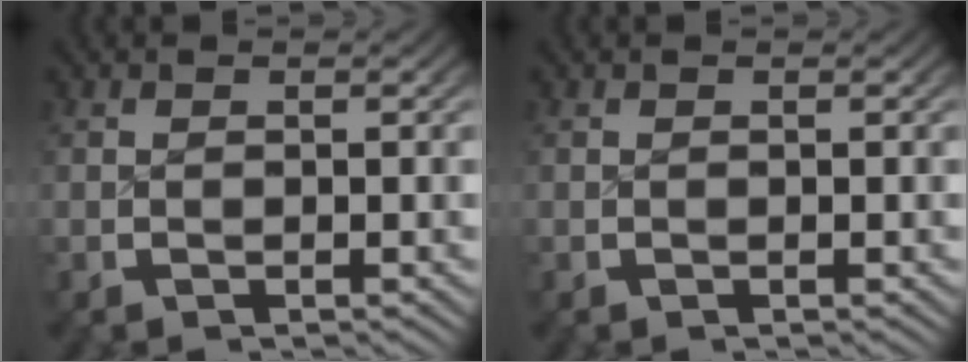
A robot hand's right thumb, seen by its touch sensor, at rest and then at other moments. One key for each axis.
{"total": 0.0}